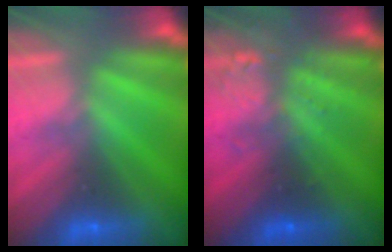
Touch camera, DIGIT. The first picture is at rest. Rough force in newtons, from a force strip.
{"total": 3.3}